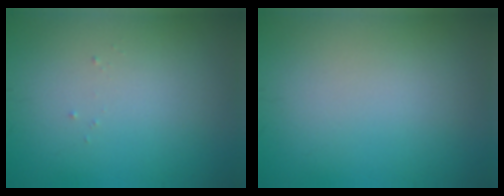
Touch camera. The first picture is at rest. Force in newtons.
{"total": 0.0}